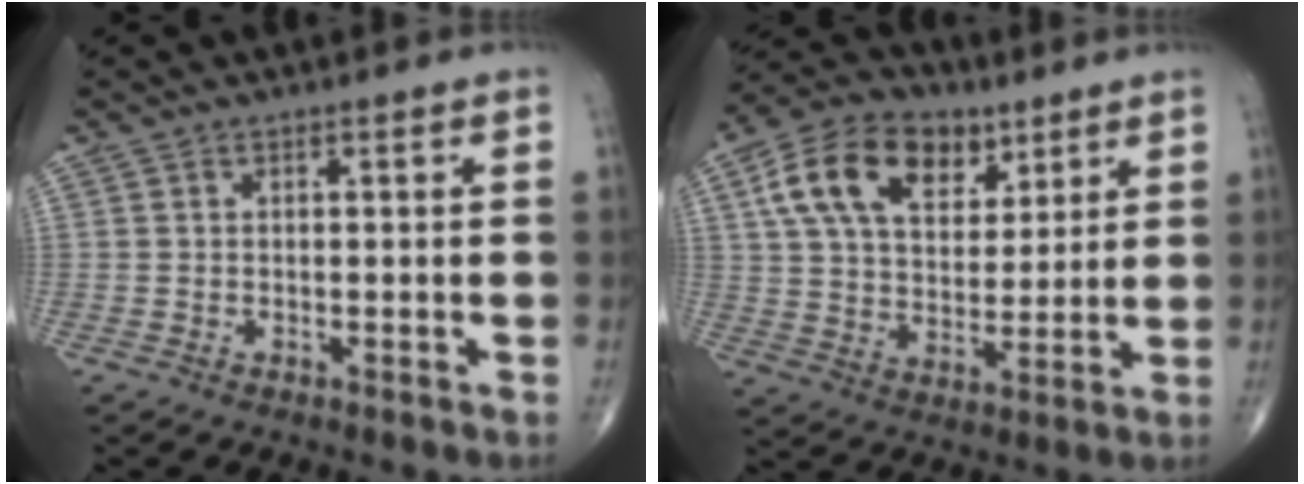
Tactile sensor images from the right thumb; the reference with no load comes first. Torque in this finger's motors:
{"motor_torque": [-0.57, 1.34, 0.89, 0.54, 0.38]}